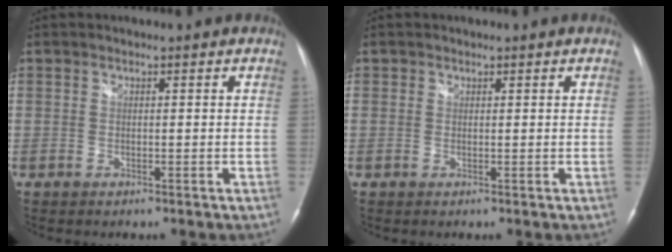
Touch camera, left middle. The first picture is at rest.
{"total": 0.6, "force": [0.3, 0.5, 0.0], "torque": [0.004, -0.001, 0.003]}